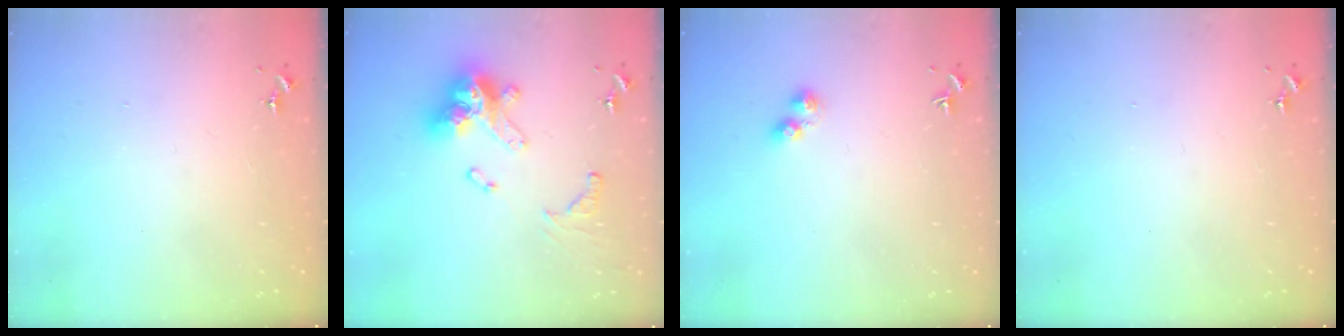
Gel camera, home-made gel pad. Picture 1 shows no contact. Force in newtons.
{"total": 17.9, "press": 17.8, "slide": 1.9}
{"total": 3.2, "press": 3.1, "slide": 0.5}
{"total": 0.0}